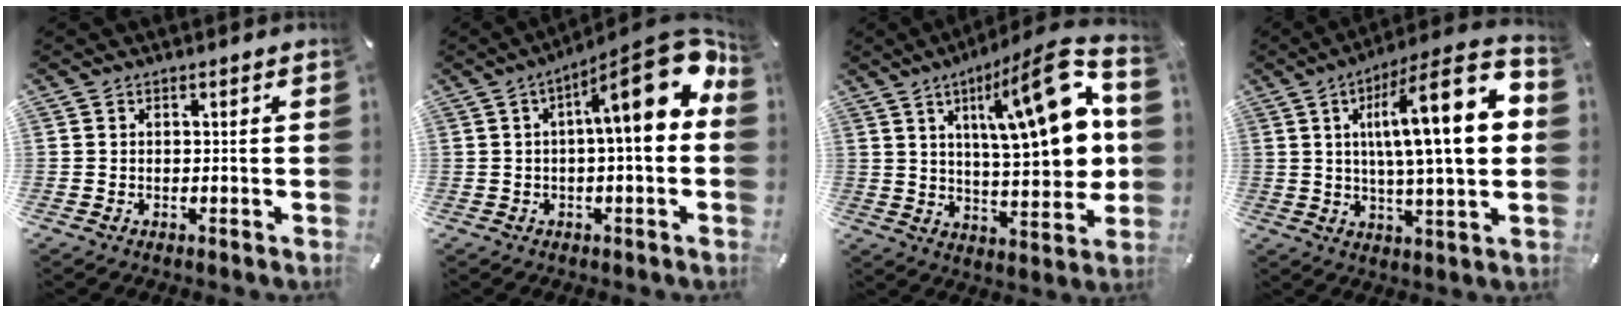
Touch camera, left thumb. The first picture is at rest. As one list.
[{"total": 17.7, "force": [4.9, 4.5, 16.4], "torque": [-0.222, -0.046, 0.064]}, {"total": 22.2, "force": [7.8, 7.2, 19.5], "torque": [-0.276, -0.052, 0.115]}, {"total": 20.6, "force": [3.9, 4.2, 19.8], "torque": [-0.326, -0.019, 0.044]}]